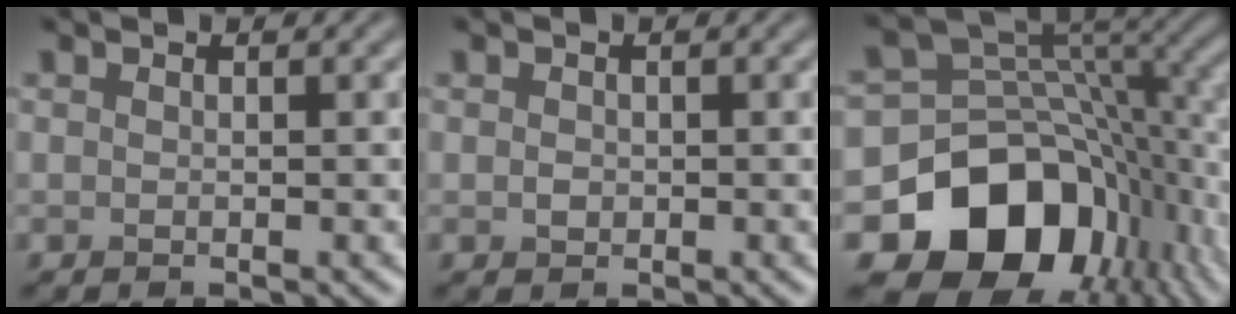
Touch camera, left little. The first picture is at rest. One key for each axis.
{"total": 0.7, "fx": 0.0, "fy": 0.6, "fz": 0.4, "tx": -0.006, "ty": -0.003, "tz": -0.002}
{"total": 14.2, "fx": -6.0, "fy": 10.5, "fz": 7.5, "tx": -0.137, "ty": -0.014, "tz": -0.104}